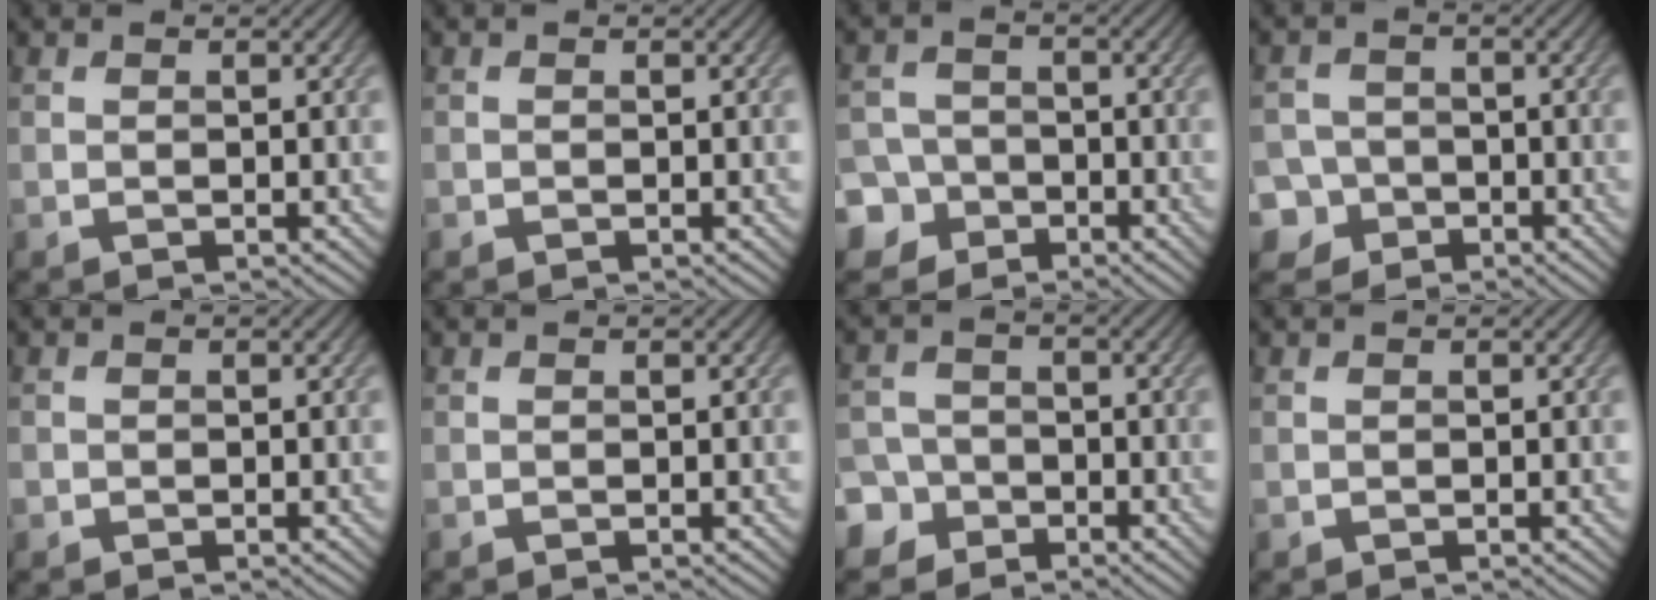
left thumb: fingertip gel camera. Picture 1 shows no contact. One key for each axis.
{"total": 0.0}
{"total": 7.0, "fx": -3.8, "fy": 5.7, "fz": 1.5, "tx": -0.036, "ty": -0.016, "tz": -0.090}
{"total": 5.5, "fx": -2.7, "fy": 4.6, "fz": 1.2, "tx": -0.023, "ty": -0.005, "tz": -0.068}
{"total": 0.7, "fx": -0.2, "fy": 0.6, "fz": 0.0, "tx": 0.002, "ty": -0.005, "tz": -0.008}
{"total": 0.0}
{"total": 5.9, "fx": -3.7, "fy": 4.5, "fz": 1.1, "tx": -0.017, "ty": -0.010, "tz": -0.086}
{"total": 0.0}